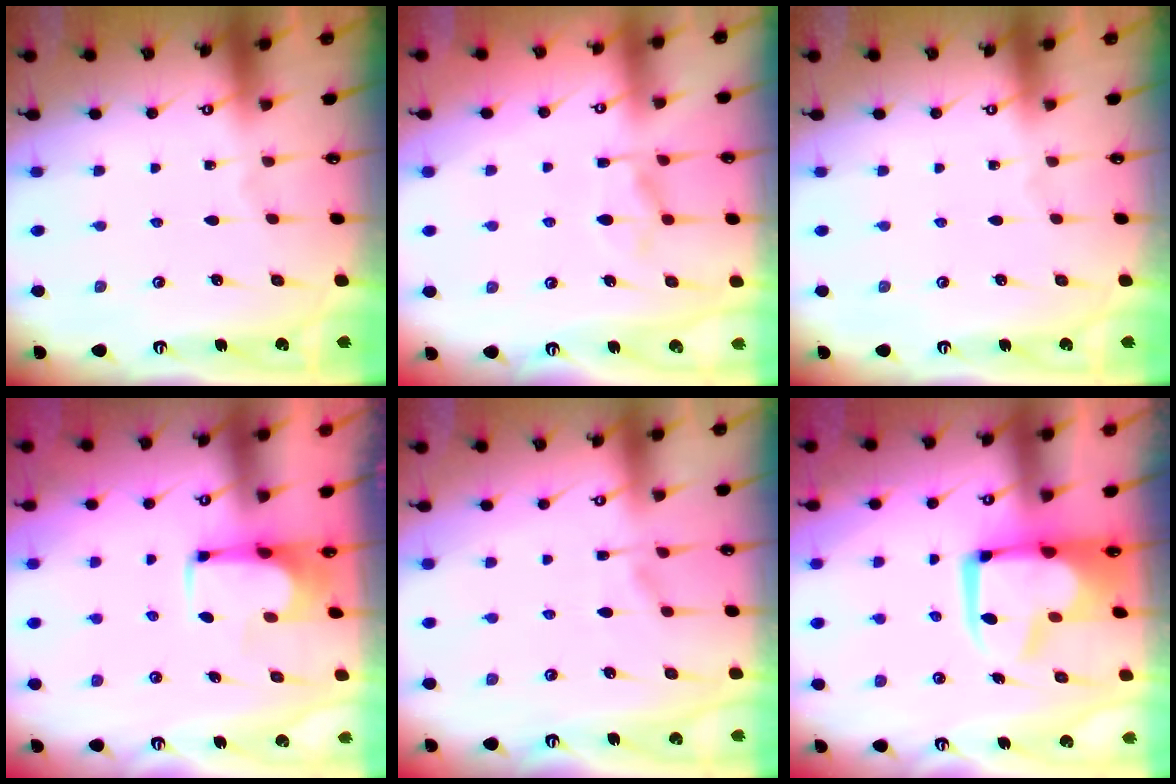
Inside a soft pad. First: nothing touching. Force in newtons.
{"total": 2.1, "press": 1.4, "slide": 1.5}
{"total": 0.0}
{"total": 1.3, "press": 1.2, "slide": 0.5}
{"total": 1.2, "press": 0.3, "slide": 1.1}
{"total": 12.4, "press": 12.2, "slide": 1.7}